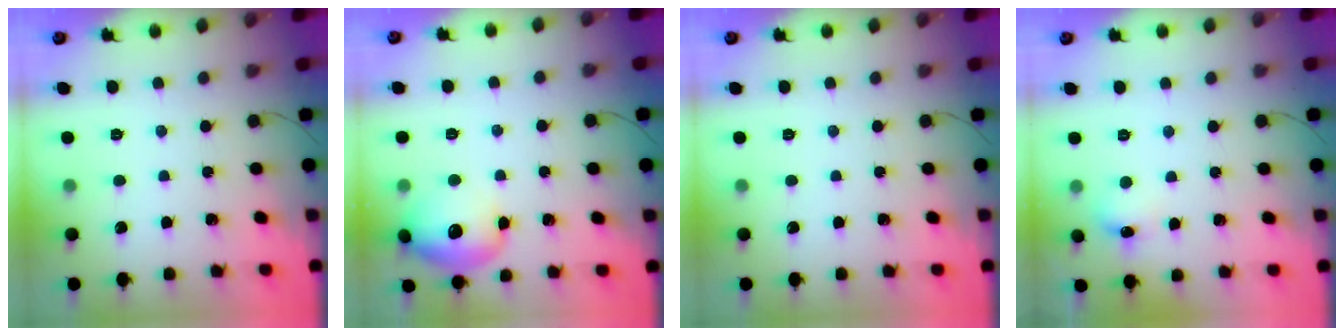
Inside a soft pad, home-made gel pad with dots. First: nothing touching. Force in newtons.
{"total": 13.4, "press": 13.2, "slide": 2.3}
{"total": 0.0}
{"total": 6.7, "press": 6.6, "slide": 1.4}